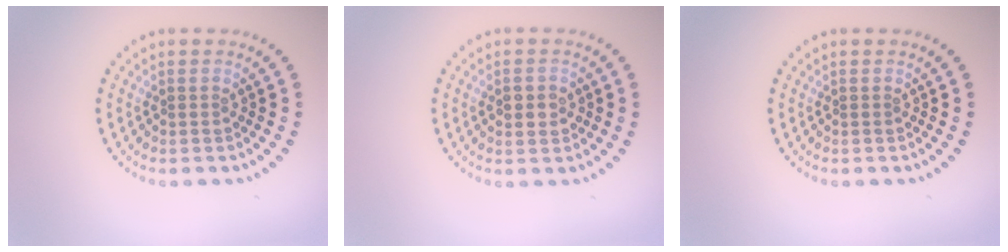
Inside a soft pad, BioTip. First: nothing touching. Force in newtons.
{"total": 1.7, "press": 1.7, "slide": 0.2}
{"total": 0.0}